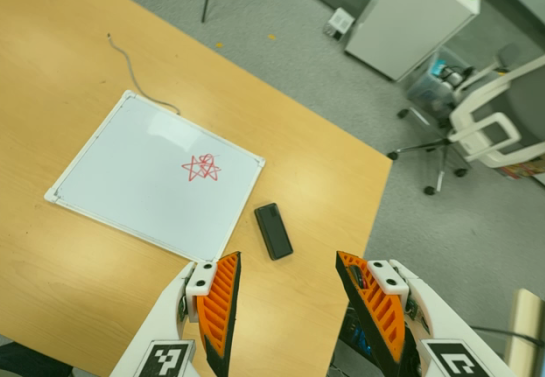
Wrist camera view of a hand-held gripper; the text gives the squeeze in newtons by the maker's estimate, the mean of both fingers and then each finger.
{"total": 0.0}